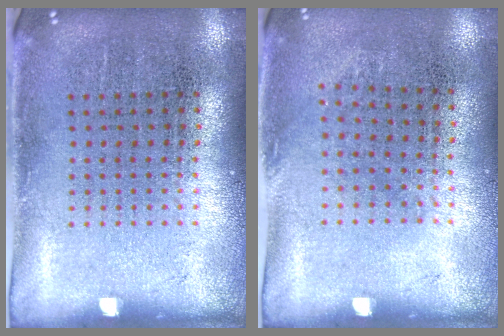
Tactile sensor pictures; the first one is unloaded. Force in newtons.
{"total": 0.9, "press": 0.7, "slide": 0.6}